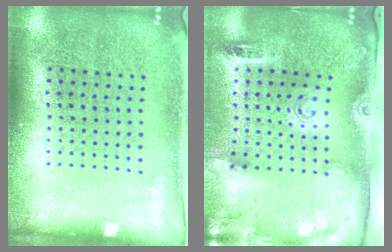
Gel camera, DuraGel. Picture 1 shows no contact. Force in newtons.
{"total": 2.9, "press": 2.0, "slide": 2.1}